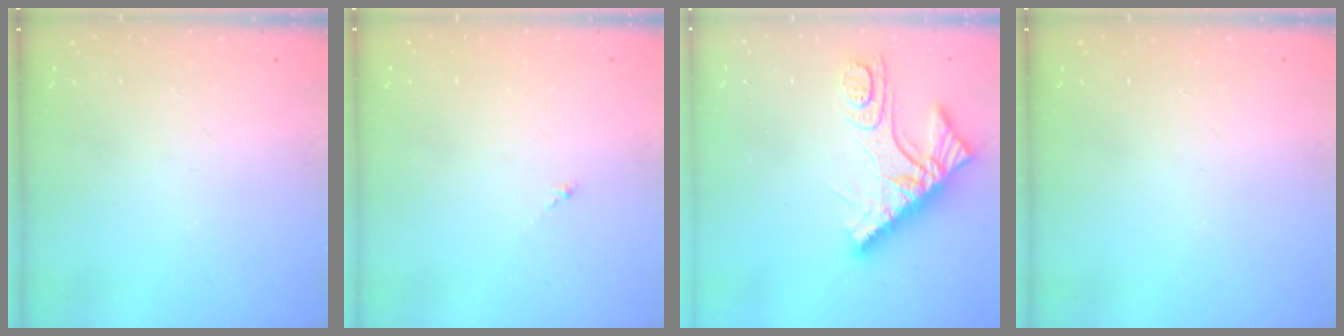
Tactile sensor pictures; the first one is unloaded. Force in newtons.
{"total": 0.0}
{"total": 12.1, "press": 12.0, "slide": 1.1}
{"total": 0.0}